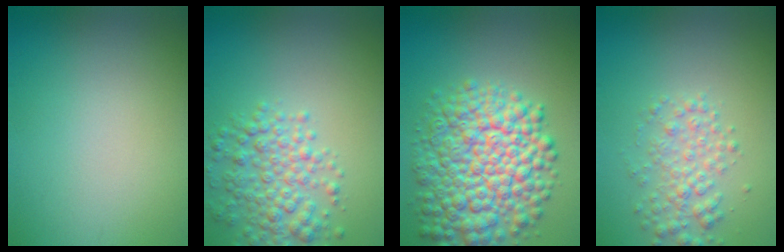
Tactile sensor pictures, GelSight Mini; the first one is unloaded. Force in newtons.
{"total": 4.9, "press": 4.9, "slide": 0.2}
{"total": 10.3, "press": 10.3, "slide": 0.2}
{"total": 2.9, "press": 2.9, "slide": 0.1}